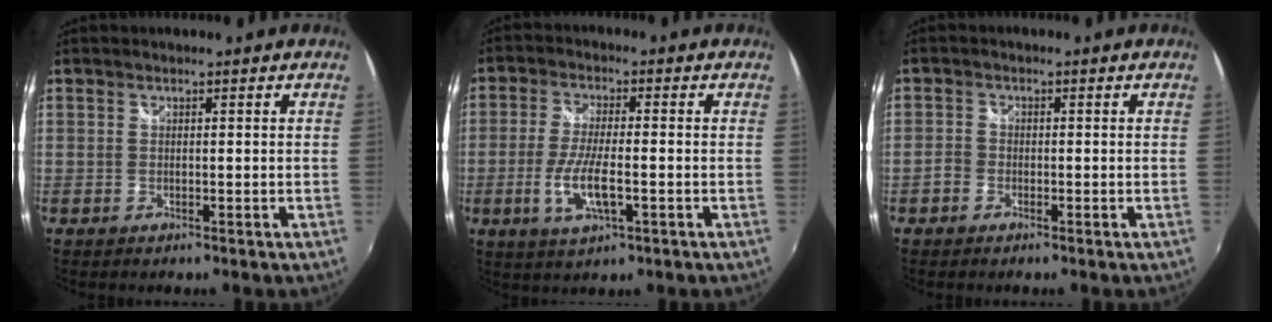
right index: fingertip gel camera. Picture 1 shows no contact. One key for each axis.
{"total": 8.4, "fx": -2.5, "fy": 2.3, "fz": 7.6, "tx": -0.157, "ty": -0.011, "tz": -0.046}
{"total": 2.1, "fx": -1.4, "fy": 1.6, "fz": 0.5, "tx": -0.011, "ty": 0.004, "tz": -0.028}